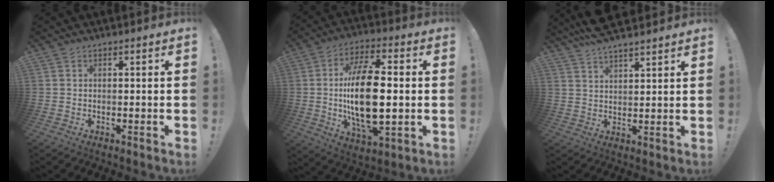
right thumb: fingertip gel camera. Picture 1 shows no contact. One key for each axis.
{"total": 20.1, "fx": -0.4, "fy": 9.4, "fz": 17.7, "tx": -0.347, "ty": -0.003, "tz": -0.010}
{"total": 6.0, "fx": 5.4, "fy": 1.0, "fz": 2.4, "tx": -0.051, "ty": -0.027, "tz": 0.103}